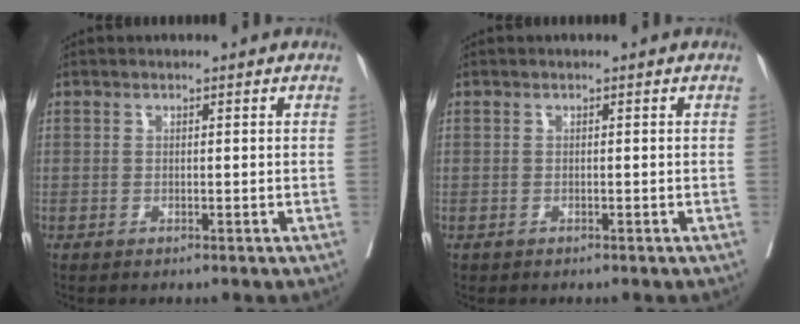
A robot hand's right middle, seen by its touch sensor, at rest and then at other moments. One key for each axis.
{"total": 0.0}